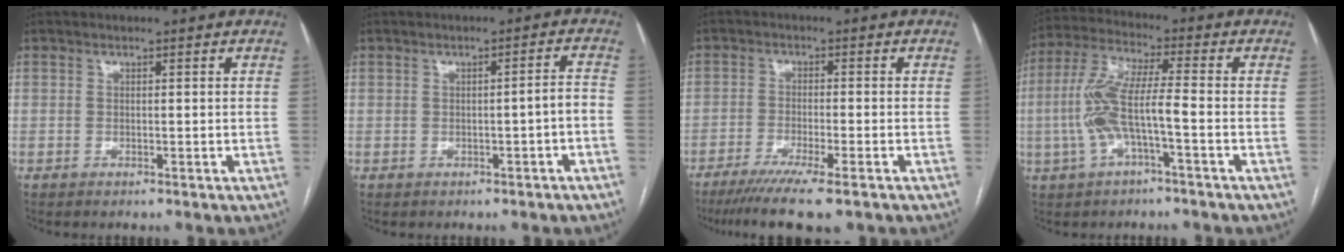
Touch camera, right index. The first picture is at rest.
{"total": 2.5, "force": [-1.0, 0.2, 2.3], "torque": [-0.027, 0.009, -0.014]}
{"total": 9.4, "force": [-6.8, 0.4, 6.5], "torque": [-0.101, -0.021, -0.104]}
{"total": 9.4, "force": [-2.2, 1.4, 9.1], "torque": [-0.204, 0.019, -0.045]}